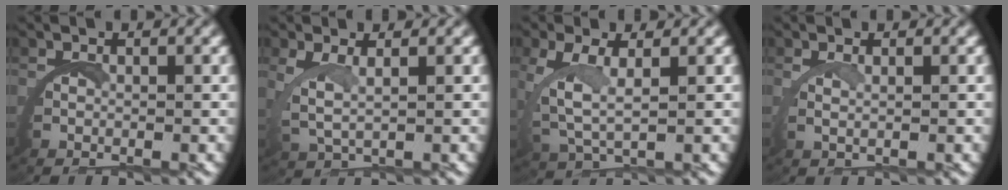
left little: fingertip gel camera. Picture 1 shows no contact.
{"total": 2.8, "force": [1.6, 1.0, 2.1], "torque": [-0.064, -0.006, 0.037]}
{"total": 3.5, "force": [1.5, 1.4, 2.9], "torque": [-0.084, -0.011, 0.038]}
{"total": 1.4, "force": [1.1, -0.4, 0.6], "torque": [-0.022, -0.001, 0.021]}